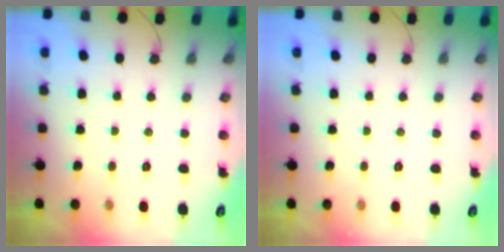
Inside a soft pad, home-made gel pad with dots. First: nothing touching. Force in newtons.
{"total": 0.0}